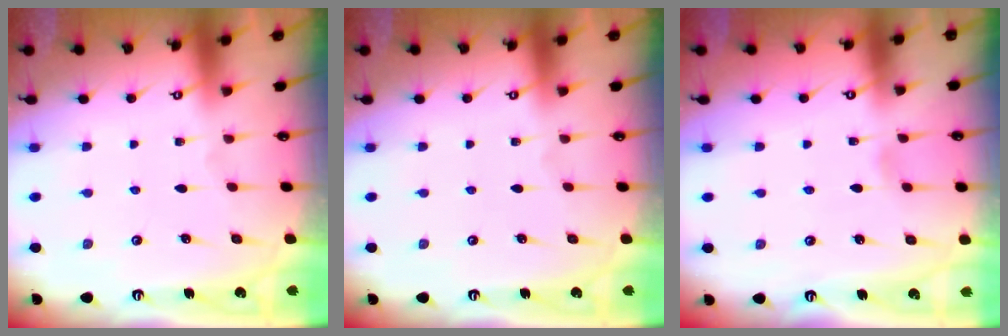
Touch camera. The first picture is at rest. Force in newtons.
{"total": 0.0}
{"total": 2.5, "press": 2.5, "slide": 0.2}